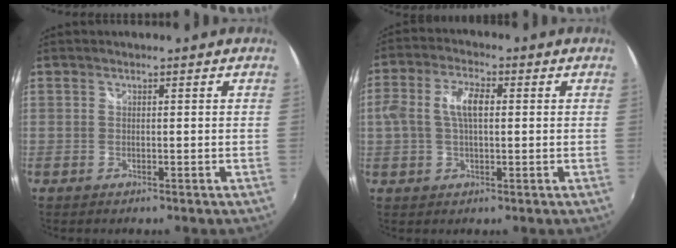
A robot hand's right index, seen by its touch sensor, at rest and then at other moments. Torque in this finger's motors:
{"motor_torque": [0.42, 0.14, 0.18, 0.11]}